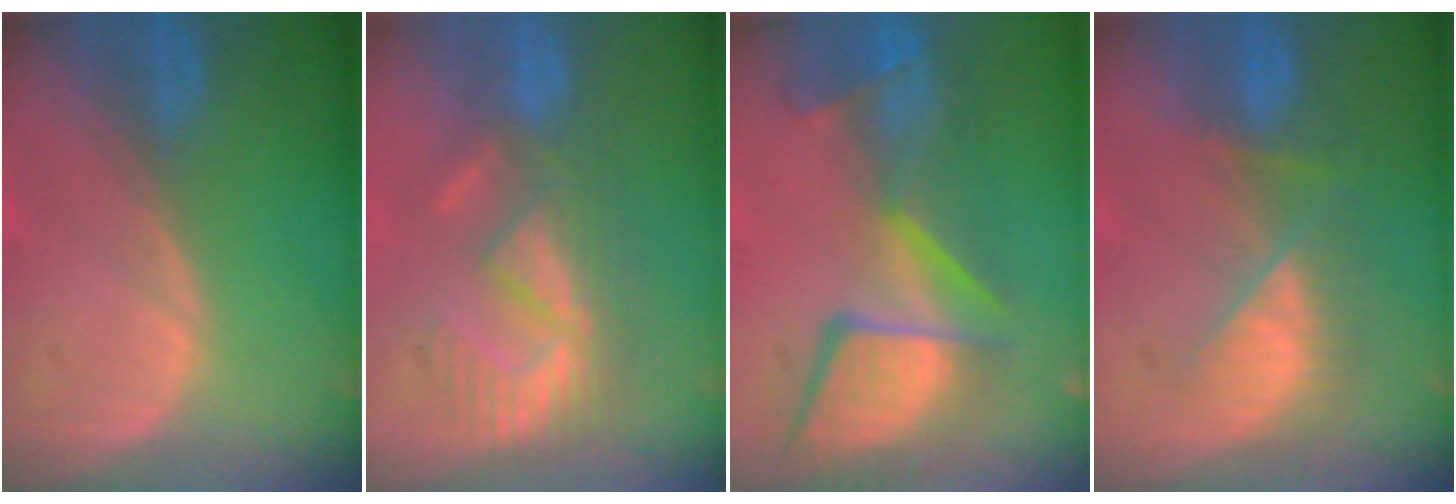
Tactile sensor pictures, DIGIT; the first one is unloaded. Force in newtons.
{"total": 9.5, "press": 8.1, "slide": 4.8}
{"total": 11.3, "press": 10.5, "slide": 4.2}
{"total": 7.5, "press": 6.8, "slide": 3.2}